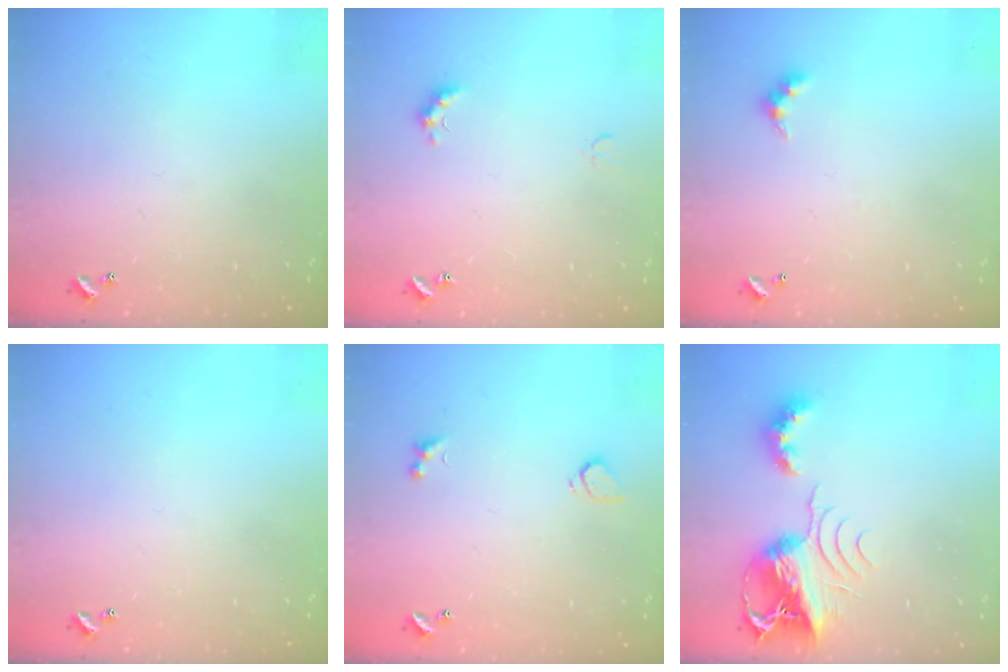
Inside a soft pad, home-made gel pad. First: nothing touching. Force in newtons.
{"total": 2.8, "press": 2.7, "slide": 0.6}
{"total": 2.4, "press": 2.4, "slide": 0.5}
{"total": 0.0}
{"total": 2.1, "press": 1.8, "slide": 1.2}
{"total": 9.4, "press": 9.3, "slide": 1.2}